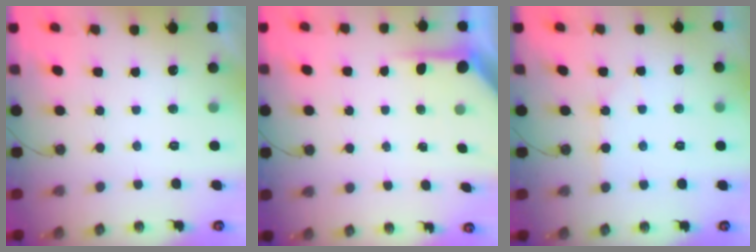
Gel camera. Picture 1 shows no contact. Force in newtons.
{"total": 4.6, "press": 4.6, "slide": 0.3}
{"total": 3.7, "press": 3.6, "slide": 0.6}